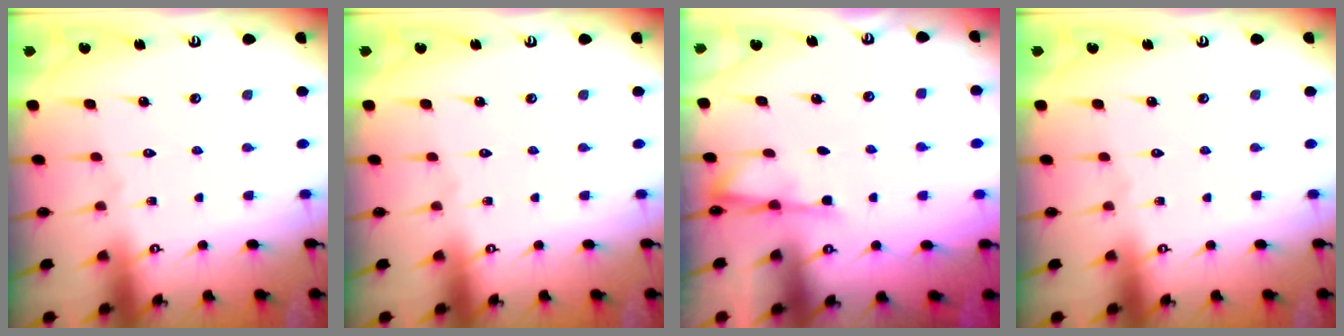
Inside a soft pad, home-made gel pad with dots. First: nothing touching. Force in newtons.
{"total": 0.0}
{"total": 2.9, "press": 2.9, "slide": 0.5}
{"total": 0.0}